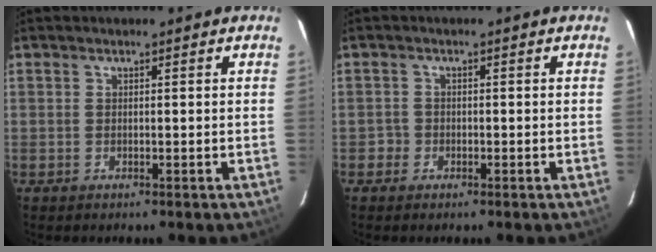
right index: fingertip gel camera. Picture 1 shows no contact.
{"total": 1.7, "force": [-1.0, 1.4, -0.1], "torque": [-0.002, 0.005, -0.018]}